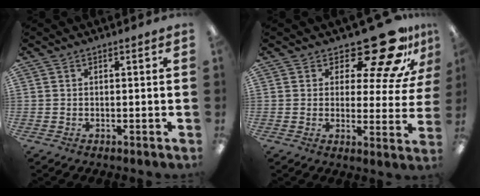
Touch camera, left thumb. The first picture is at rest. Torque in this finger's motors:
{"motor_torque": [0.04, 0.49, -0.44, 0.01, 0.02]}